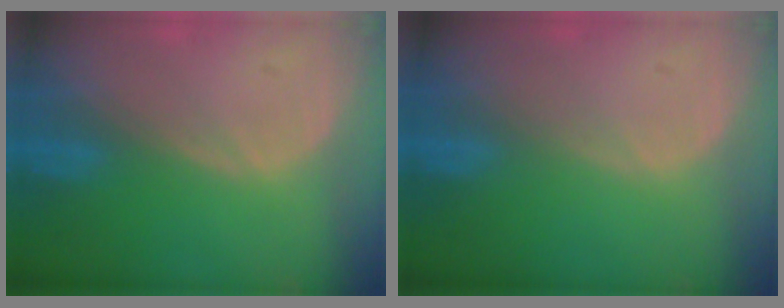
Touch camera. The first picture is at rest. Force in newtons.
{"total": 0.0}